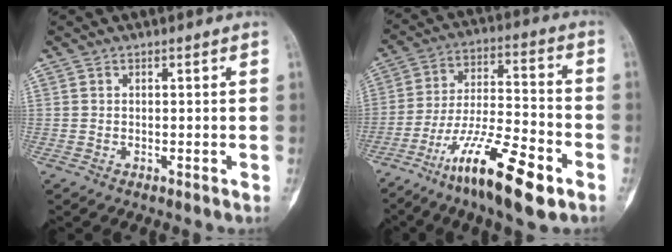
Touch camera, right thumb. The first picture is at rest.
{"total": 18.3, "force": [-10.3, 4.4, 14.4], "torque": [-0.267, 0.052, -0.178]}